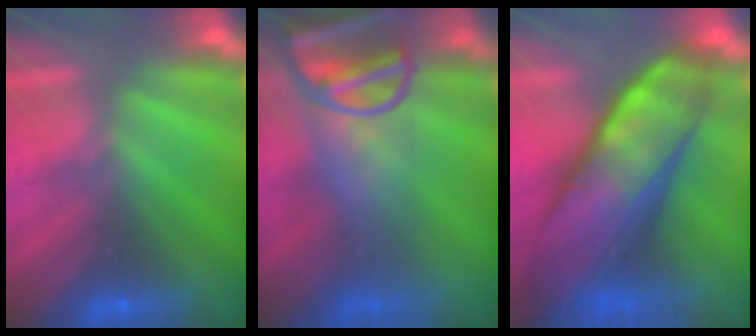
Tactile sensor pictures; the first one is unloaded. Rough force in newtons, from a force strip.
{"total": 9.6}
{"total": 7.7}